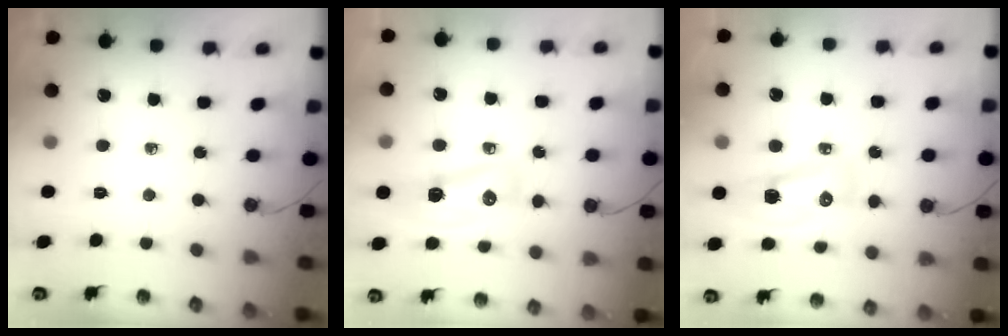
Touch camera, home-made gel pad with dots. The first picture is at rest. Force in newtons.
{"total": 9.8, "press": 9.7, "slide": 1.5}
{"total": 8.8, "press": 8.7, "slide": 1.0}